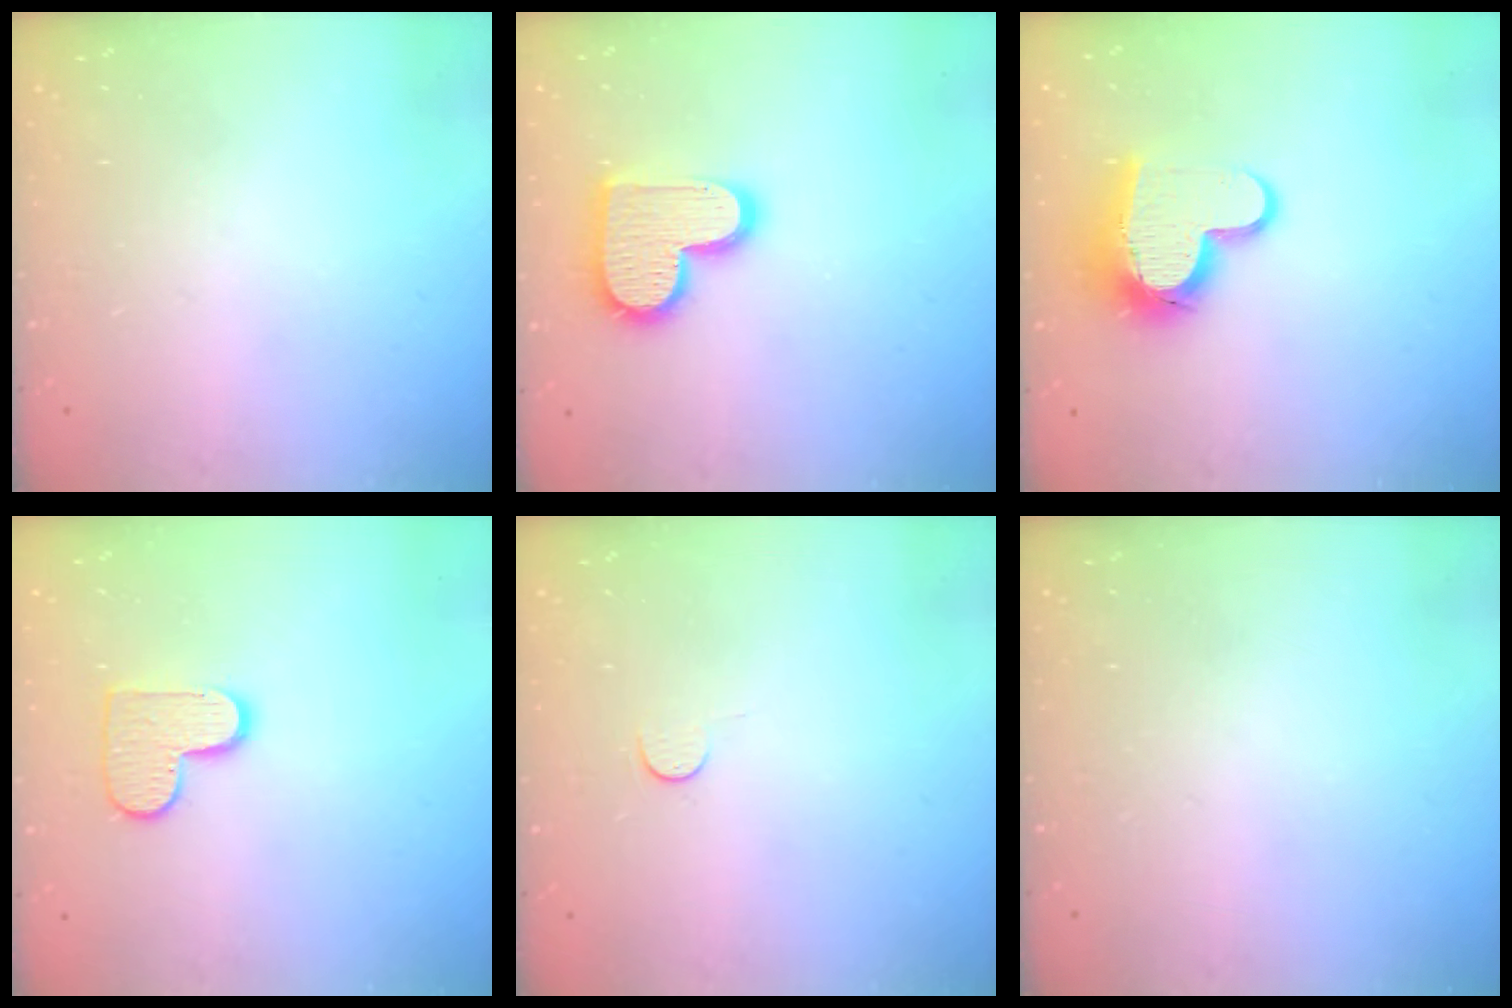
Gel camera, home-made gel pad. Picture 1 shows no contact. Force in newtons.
{"total": 15.1, "press": 15.0, "slide": 0.9}
{"total": 13.2, "press": 13.2, "slide": 1.1}
{"total": 10.0, "press": 10.0, "slide": 0.6}
{"total": 2.8, "press": 2.8, "slide": 0.4}
{"total": 0.0}